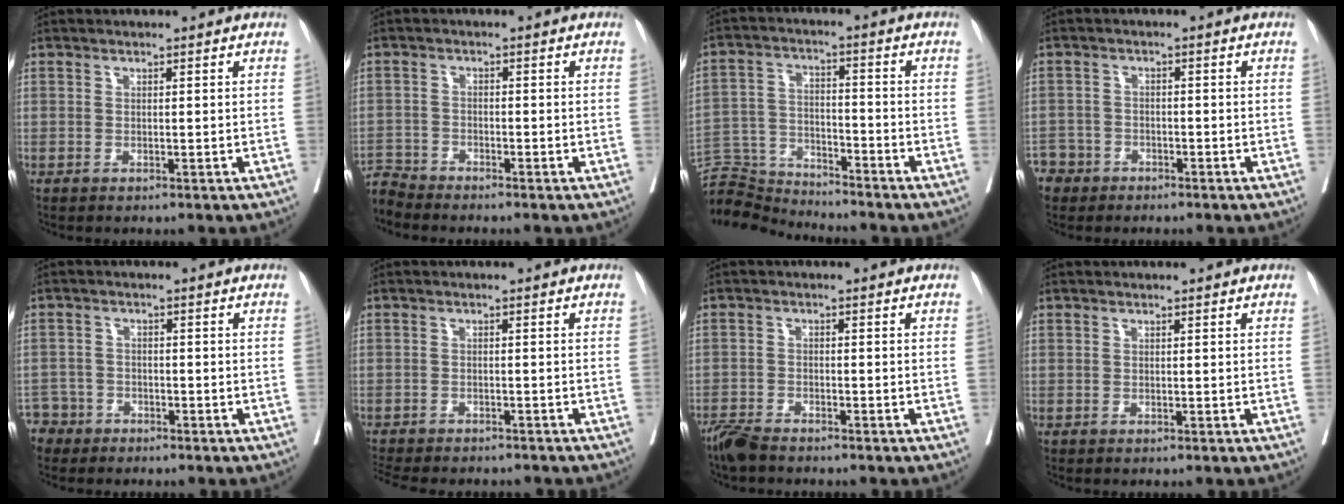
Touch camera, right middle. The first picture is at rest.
{"total": 3.4, "force": [-3.3, -0.4, -0.9], "torque": [0.023, -0.012, -0.064]}
{"total": 8.4, "force": [-8.4, -0.1, -1.0], "torque": [0.017, 0.016, -0.158]}
{"total": 4.2, "force": [-3.1, 2.9, -0.5], "torque": [0.010, 0.008, -0.062]}
{"total": 4.1, "force": [-3.2, 2.5, -0.8], "torque": [0.019, 0.006, -0.066]}
{"total": 12.0, "force": [-10.7, 3.0, 4.5], "torque": [-0.086, -0.009, -0.139]}
{"total": 3.6, "force": [-3.3, 0.6, 1.4], "torque": [-0.025, -0.010, -0.064]}
{"total": 0.0}